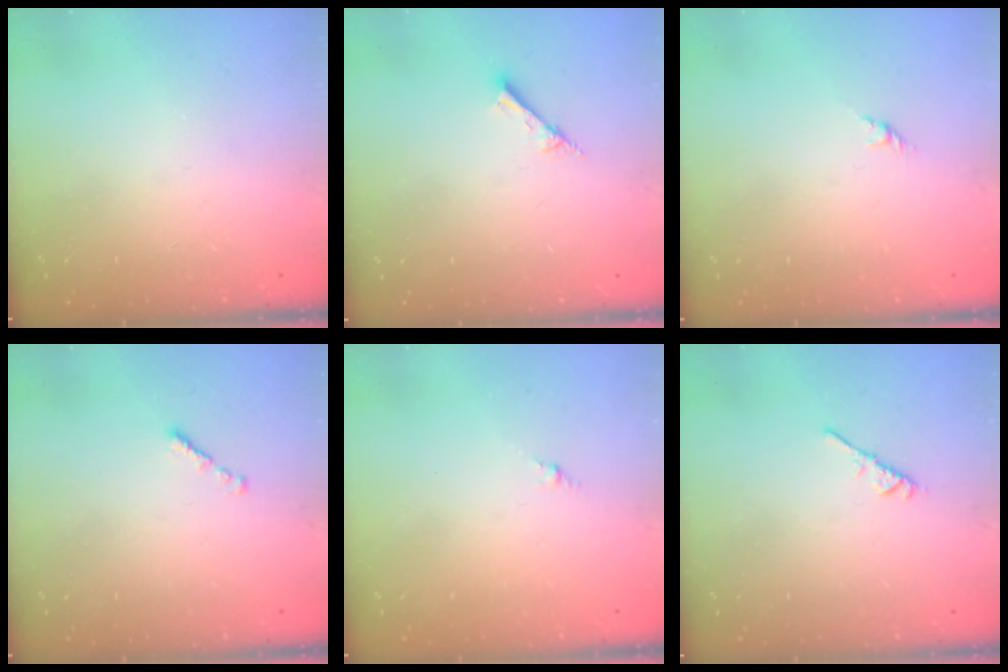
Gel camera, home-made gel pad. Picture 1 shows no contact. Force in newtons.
{"total": 2.8, "press": 2.7, "slide": 0.4}
{"total": 1.6, "press": 1.5, "slide": 0.7}
{"total": 1.3, "press": 1.1, "slide": 0.6}
{"total": 0.0}
{"total": 3.1, "press": 3.0, "slide": 0.7}